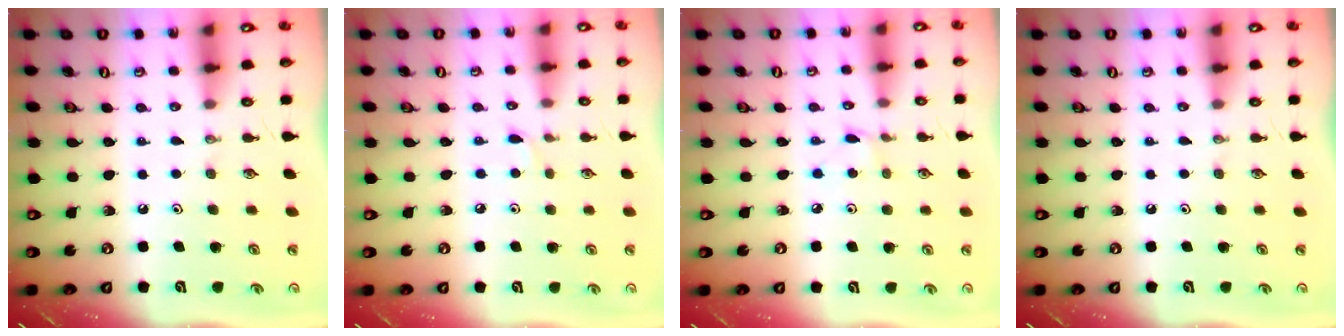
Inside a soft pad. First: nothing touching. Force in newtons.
{"total": 2.8, "press": 2.7, "slide": 0.4}
{"total": 2.2, "press": 2.2, "slide": 0.3}
{"total": 0.0}